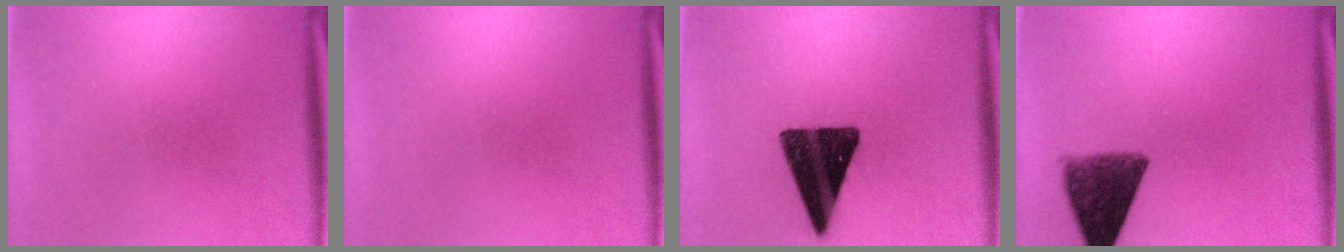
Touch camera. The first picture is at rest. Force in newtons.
{"total": 0.0}
{"total": 15.4}
{"total": 9.3}